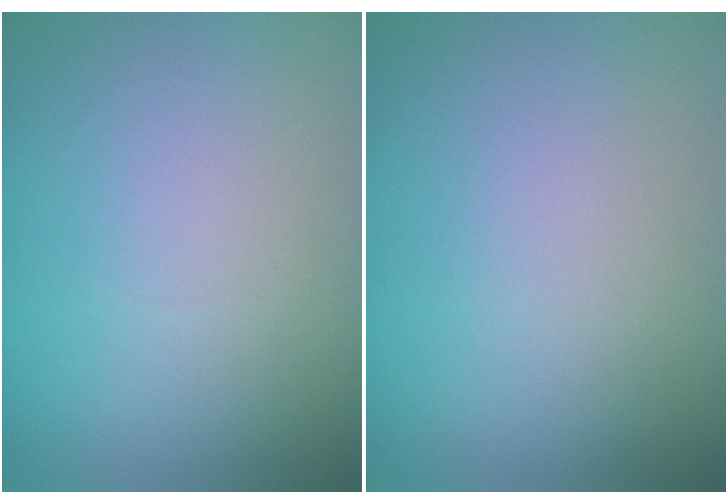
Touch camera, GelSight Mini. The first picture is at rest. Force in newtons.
{"total": 0.0}